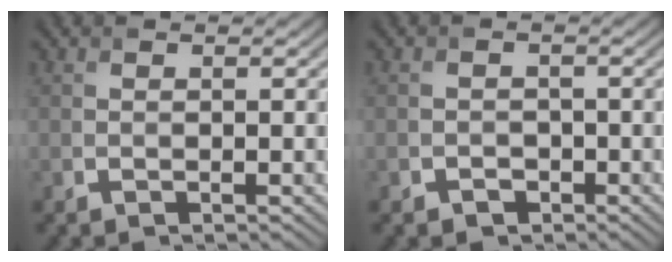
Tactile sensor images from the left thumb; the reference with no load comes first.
{"total": 1.5, "force": [-0.9, 1.1, -0.2], "torque": [0.010, -0.003, -0.018]}